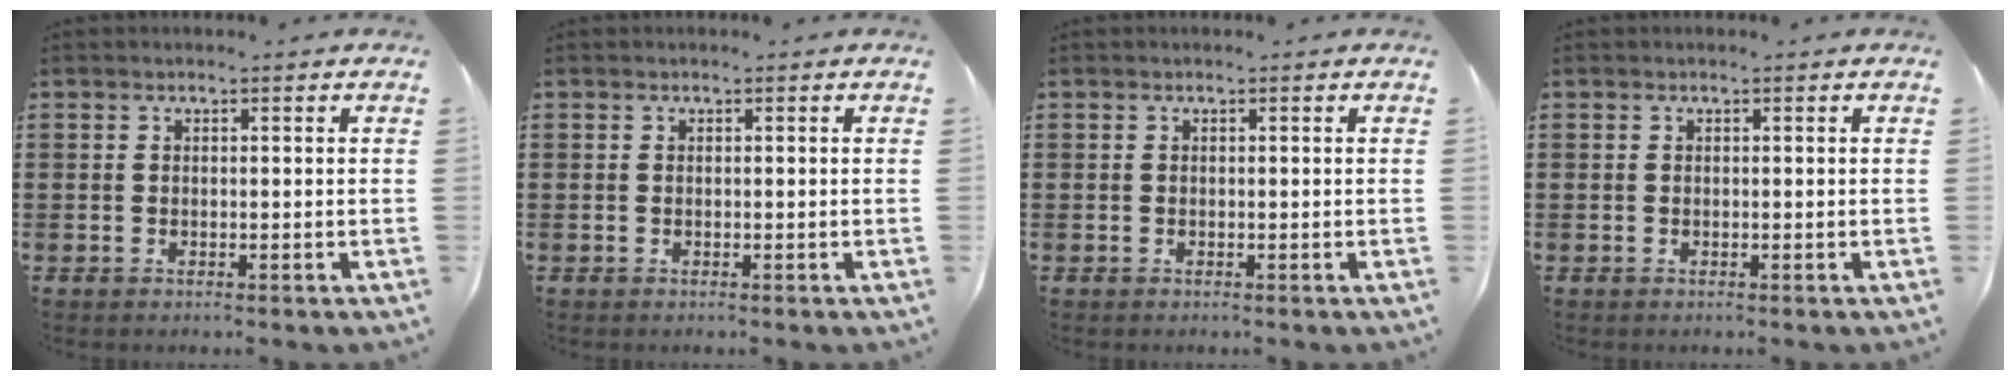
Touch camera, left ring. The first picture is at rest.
{"total": 0.0}
{"total": 0.0}
{"total": 0.0}